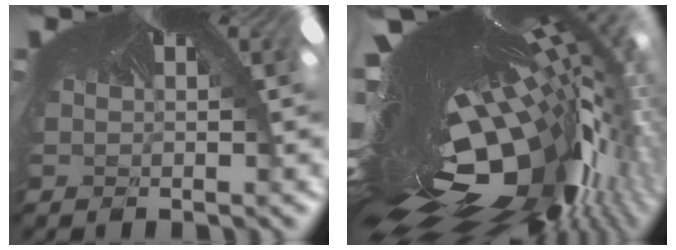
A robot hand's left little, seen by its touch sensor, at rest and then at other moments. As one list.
[{"total": 8.7, "force": [-7.4, 1.2, 4.4], "torque": [-0.090, -0.074, -0.088]}]